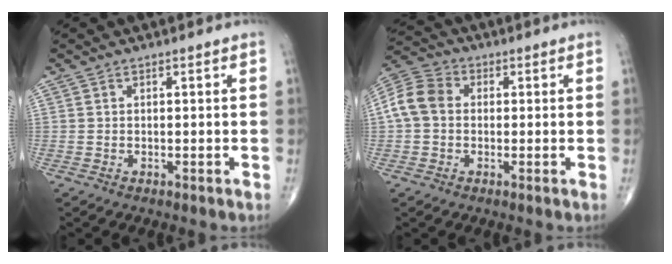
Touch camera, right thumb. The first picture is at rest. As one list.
[{"total": 8.4, "force": [0.3, 7.0, 4.6], "torque": [-0.084, 0.028, -0.008]}]